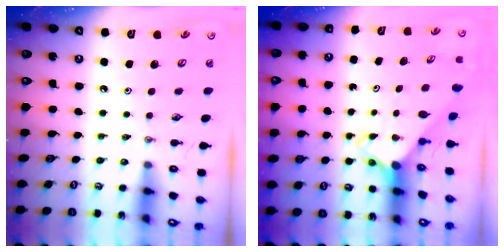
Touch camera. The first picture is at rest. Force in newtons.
{"total": 2.8, "press": 2.8, "slide": 0.1}